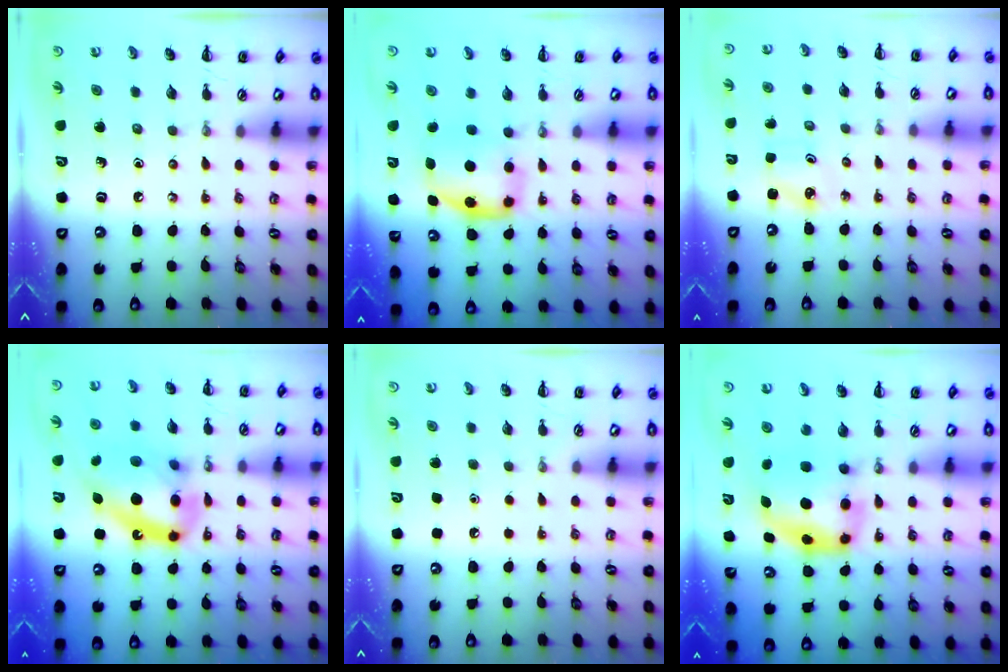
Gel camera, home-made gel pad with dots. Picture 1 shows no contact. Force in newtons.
{"total": 6.6, "press": 6.6, "slide": 0.4}
{"total": 2.5, "press": 2.4, "slide": 0.8}
{"total": 16.8, "press": 16.3, "slide": 4.1}
{"total": 1.6, "press": 1.6, "slide": 0.1}
{"total": 5.7, "press": 5.6, "slide": 1.2}